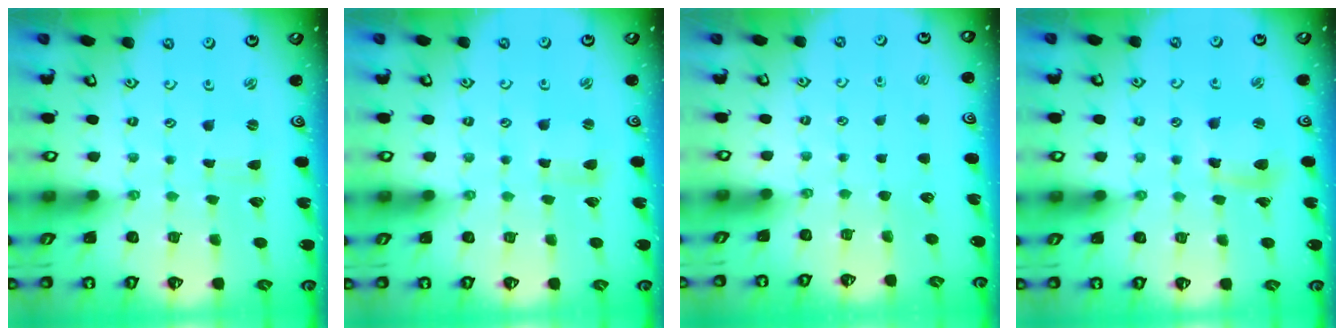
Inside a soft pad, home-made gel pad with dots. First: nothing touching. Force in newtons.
{"total": 1.7, "press": 1.7, "slide": 0.4}
{"total": 0.0}
{"total": 8.0, "press": 7.9, "slide": 1.1}